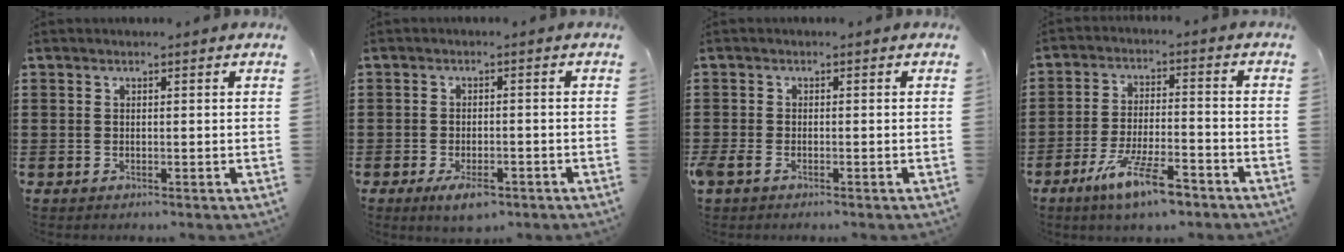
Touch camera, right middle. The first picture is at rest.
{"total": 3.6, "force": [-2.2, 1.3, 2.5], "torque": [-0.054, -0.002, -0.041]}
{"total": 1.3, "force": [-0.8, 0.5, 0.8], "torque": [-0.031, -0.006, -0.021]}
{"total": 8.8, "force": [-6.0, 1.6, 6.3], "torque": [-0.129, -0.003, -0.111]}